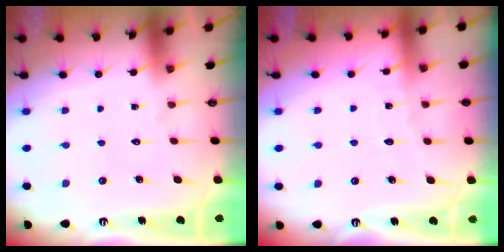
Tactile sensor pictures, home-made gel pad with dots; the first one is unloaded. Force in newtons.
{"total": 2.3, "press": 2.3, "slide": 0.3}